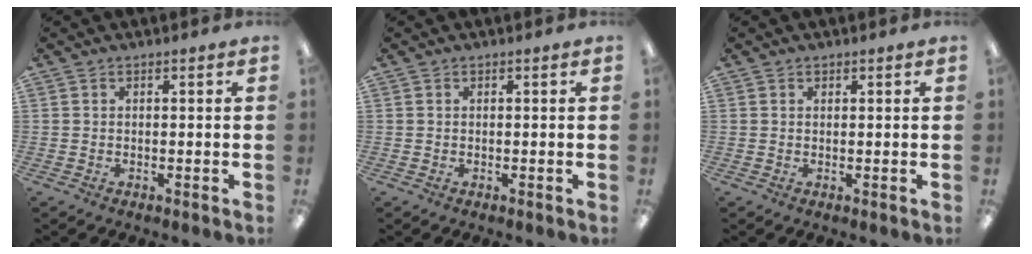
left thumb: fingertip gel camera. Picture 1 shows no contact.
{"total": 0.0}
{"total": 0.5, "force": [0.4, 0.3, 0.0], "torque": [0.000, 0.001, 0.008]}